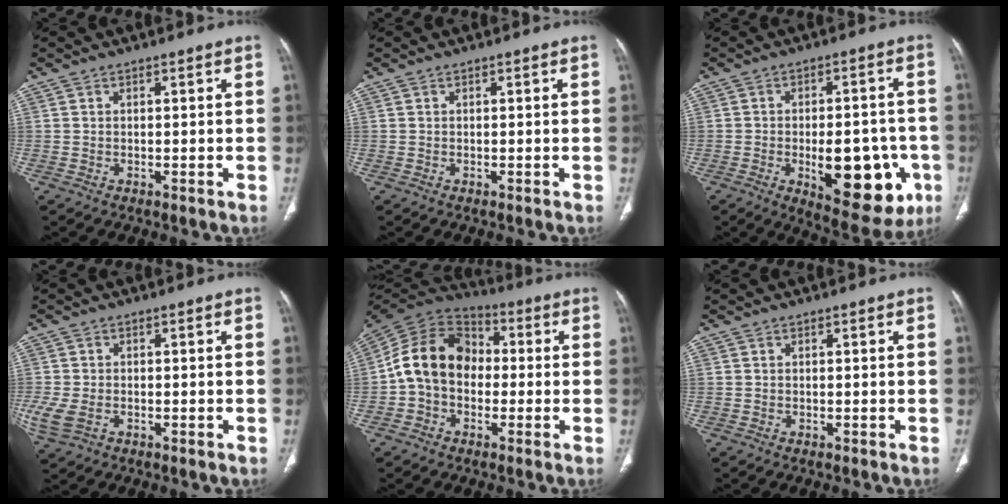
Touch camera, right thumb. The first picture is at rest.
{"total": 0.0}
{"total": 18.0, "force": [-5.4, 8.3, 15.0], "torque": [-0.168, 0.013, -0.056]}
{"total": 5.1, "force": [-1.4, 3.3, 3.6], "torque": [-0.096, -0.002, -0.023]}
{"total": 14.2, "force": [-1.0, 10.9, 9.0], "torque": [-0.146, 0.039, -0.033]}
{"total": 0.0}